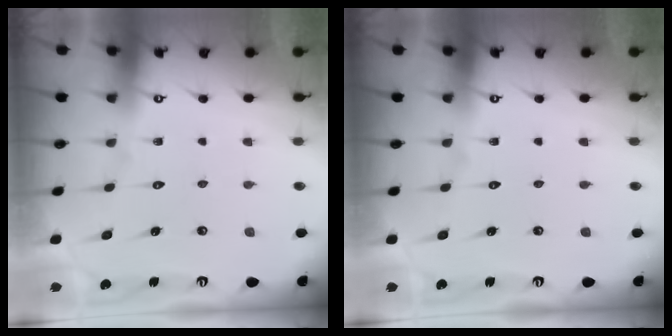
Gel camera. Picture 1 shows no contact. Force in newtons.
{"total": 0.0}